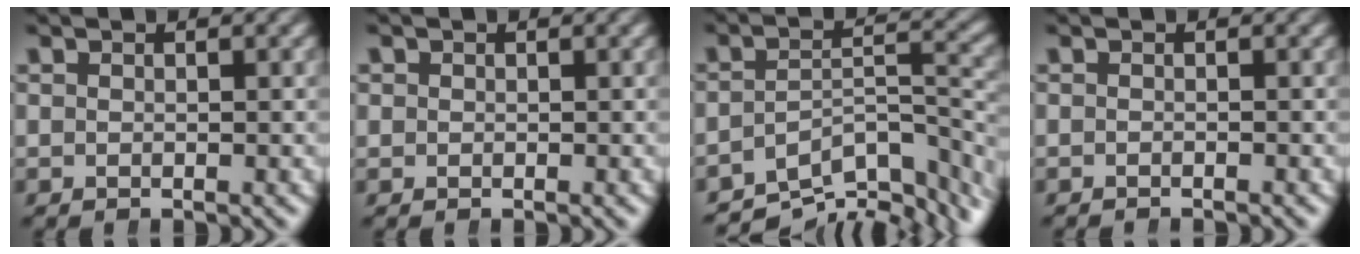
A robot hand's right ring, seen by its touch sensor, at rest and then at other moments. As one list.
[{"total": 0.7, "force": [0.1, 0.7, -0.2], "torque": [0.003, -0.009, 0.006]}, {"total": 10.0, "force": [-6.3, 5.2, 5.8], "torque": [-0.067, -0.031, -0.092]}, {"total": 0.7, "force": [-0.7, 0.2, -0.1], "torque": [-0.004, -0.002, -0.015]}]